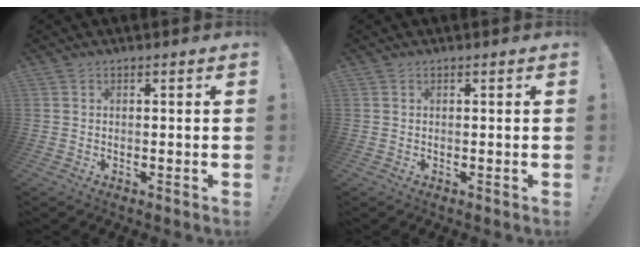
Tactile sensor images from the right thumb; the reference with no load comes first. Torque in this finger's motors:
{"motor_torque": [0.00, 0.03, 0.01, -0.04, 0.04]}